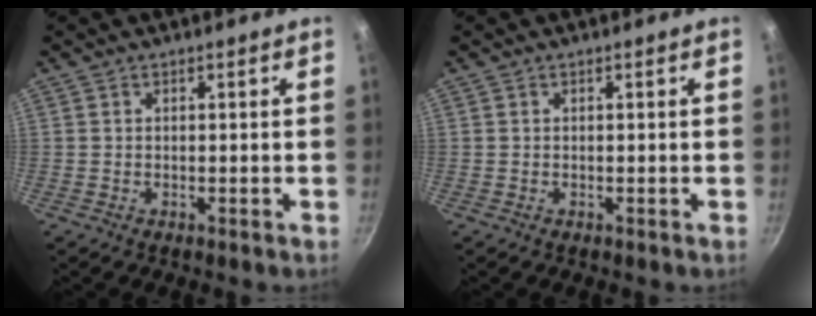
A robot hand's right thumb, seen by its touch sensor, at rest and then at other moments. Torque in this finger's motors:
{"motor_torque": [-0.30, 0.30, -0.17, 0.17, 0.02]}